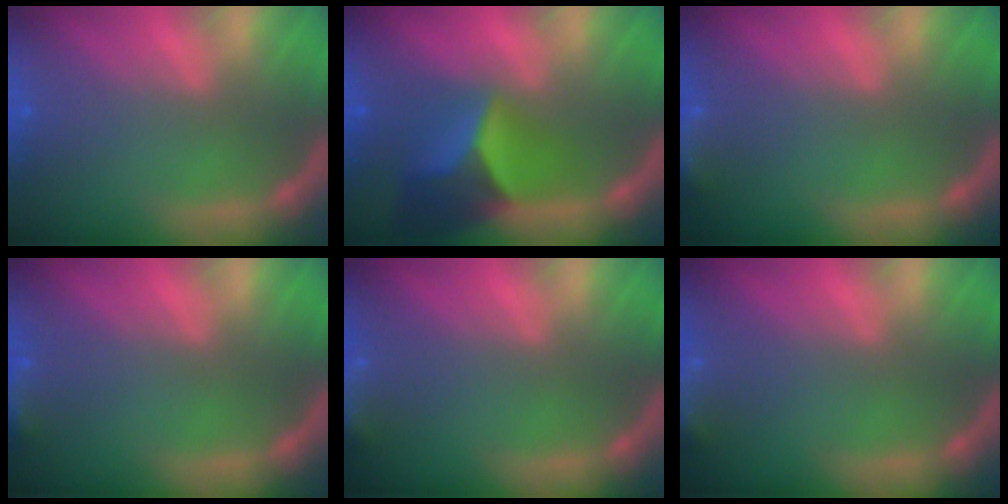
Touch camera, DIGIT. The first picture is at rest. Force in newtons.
{"total": 7.4}
{"total": 3.9}
{"total": 3.0}
{"total": 4.9}
{"total": 4.9}